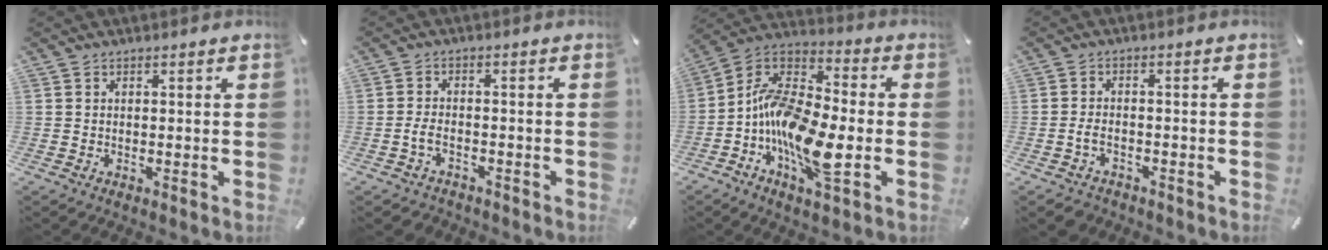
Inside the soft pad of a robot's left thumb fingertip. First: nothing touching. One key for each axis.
{"total": 3.5, "fx": -1.7, "fy": 2.2, "fz": 2.1, "tx": -0.051, "ty": 0.006, "tz": -0.034}
{"total": 15.2, "fx": -5.7, "fy": 7.2, "fz": 12.2, "tx": -0.260, "ty": 0.012, "tz": -0.107}
{"total": 3.1, "fx": -1.6, "fy": 2.1, "fz": 1.6, "tx": -0.036, "ty": 0.008, "tz": -0.033}